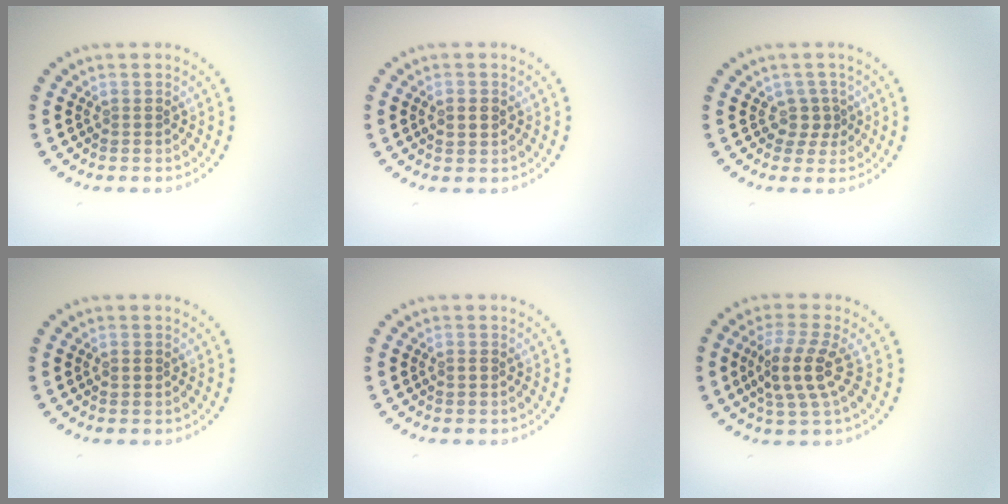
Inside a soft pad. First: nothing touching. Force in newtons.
{"total": 1.8, "press": 1.8, "slide": 0.1}
{"total": 1.8, "press": 1.3, "slide": 1.3}
{"total": 1.0, "press": 1.0, "slide": 0.0}
{"total": 0.8, "press": 0.8, "slide": 0.1}
{"total": 3.9, "press": 3.5, "slide": 1.9}